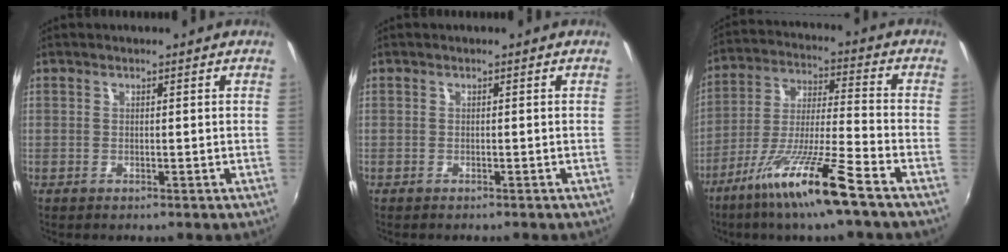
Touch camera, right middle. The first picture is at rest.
{"total": 0.6, "force": [-0.5, 0.2, 0.1], "torque": [-0.004, -0.003, -0.010]}
{"total": 14.1, "force": [-9.1, -0.3, 10.8], "torque": [-0.219, -0.018, -0.168]}